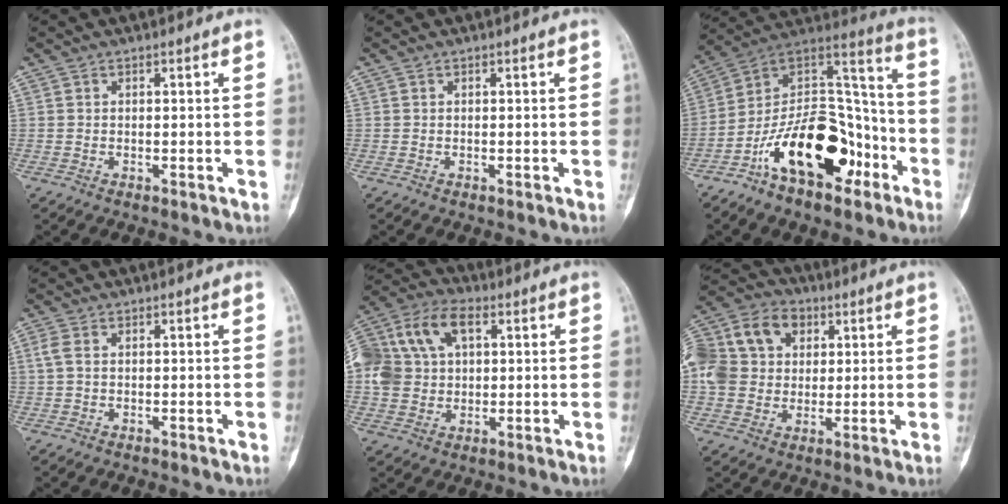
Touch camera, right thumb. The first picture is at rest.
{"total": 0.0}
{"total": 22.1, "force": [-10.1, 11.8, 15.7], "torque": [-0.223, 0.098, -0.169]}
{"total": 2.3, "force": [0.3, 1.4, 1.8], "torque": [-0.050, 0.007, 0.007]}
{"total": 16.6, "force": [4.3, 11.5, 11.2], "torque": [-0.225, 0.025, 0.075]}
{"total": 18.8, "force": [4.4, 14.9, 10.6], "torque": [-0.216, 0.034, 0.077]}